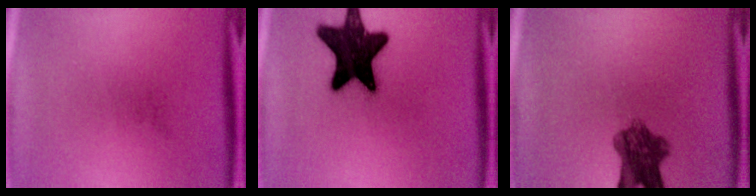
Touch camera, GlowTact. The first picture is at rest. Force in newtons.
{"total": 17.9}
{"total": 7.4}